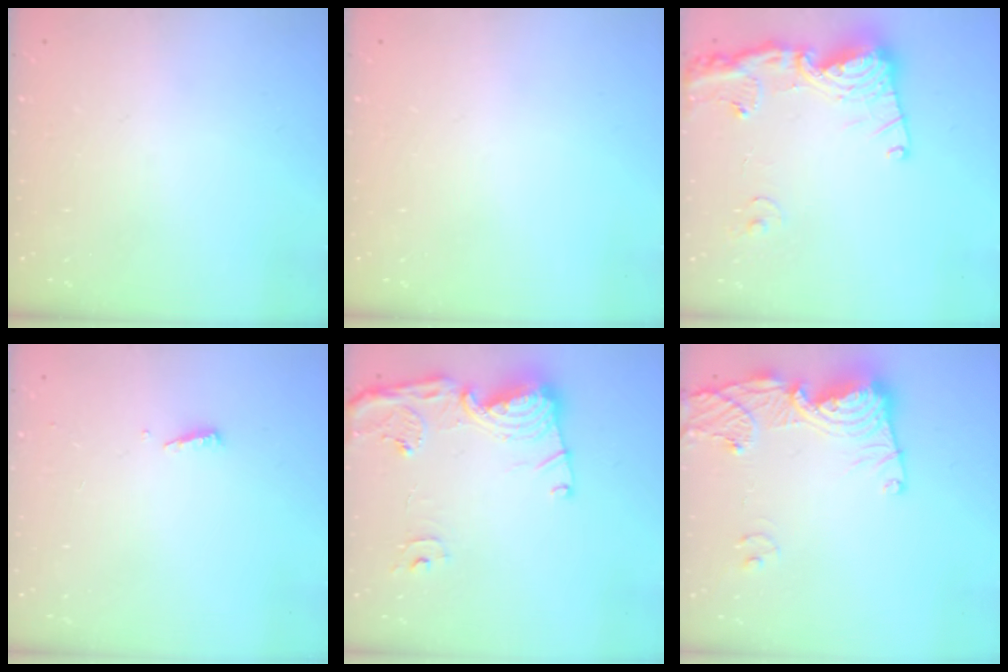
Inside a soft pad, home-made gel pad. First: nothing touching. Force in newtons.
{"total": 0.0}
{"total": 17.6, "press": 17.5, "slide": 2.0}
{"total": 3.1, "press": 3.1, "slide": 0.3}
{"total": 16.3, "press": 16.2, "slide": 1.5}
{"total": 14.9, "press": 14.8, "slide": 1.7}